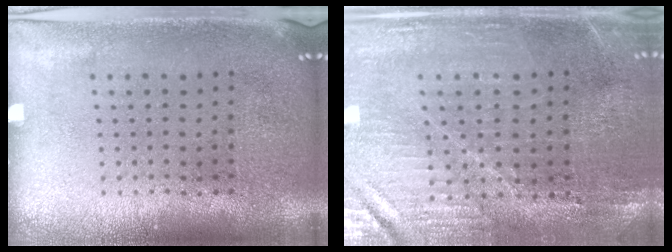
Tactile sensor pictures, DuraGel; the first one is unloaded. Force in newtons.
{"total": 1.7, "press": 1.7, "slide": 0.3}